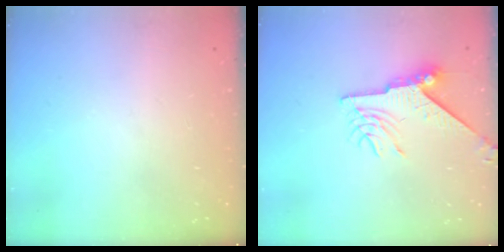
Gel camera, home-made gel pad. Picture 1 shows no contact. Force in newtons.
{"total": 8.7, "press": 8.7, "slide": 0.6}